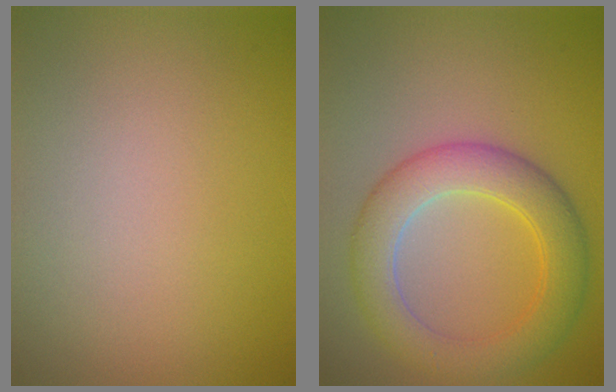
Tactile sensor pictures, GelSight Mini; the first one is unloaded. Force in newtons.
{"total": 5.9, "press": 5.9, "slide": 0.4}